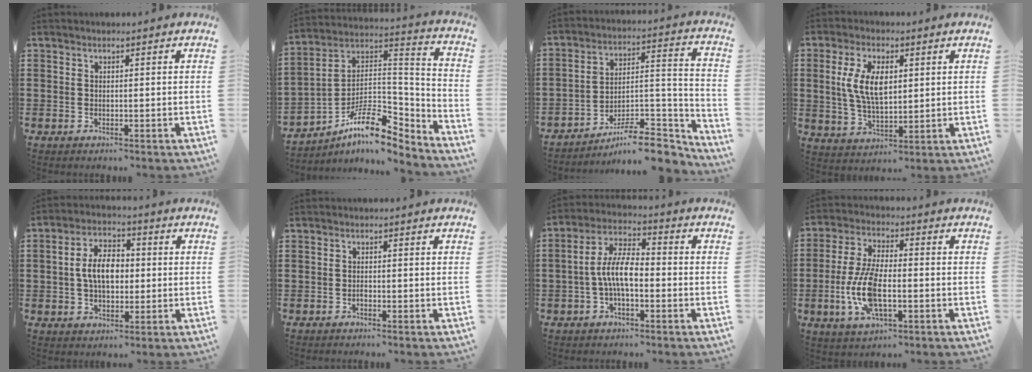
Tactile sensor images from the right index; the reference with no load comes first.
{"total": 11.2, "force": [-7.2, 5.0, 7.0], "torque": [-0.132, 0.004, -0.138]}
{"total": 10.3, "force": [-8.5, 2.8, 5.2], "torque": [-0.065, 0.032, -0.157]}
{"total": 7.8, "force": [1.5, 4.0, 6.6], "torque": [-0.148, 0.008, 0.022]}
{"total": 7.2, "force": [0.0, 4.3, 5.8], "torque": [-0.119, 0.008, -0.008]}
{"total": 0.7, "force": [-0.5, 0.2, 0.4], "torque": [-0.010, -0.004, -0.009]}
{"total": 7.7, "force": [-1.6, 3.1, 6.9], "torque": [-0.154, 0.000, -0.037]}
{"total": 9.9, "force": [-2.4, 4.0, 8.7], "torque": [-0.201, -0.012, -0.049]}